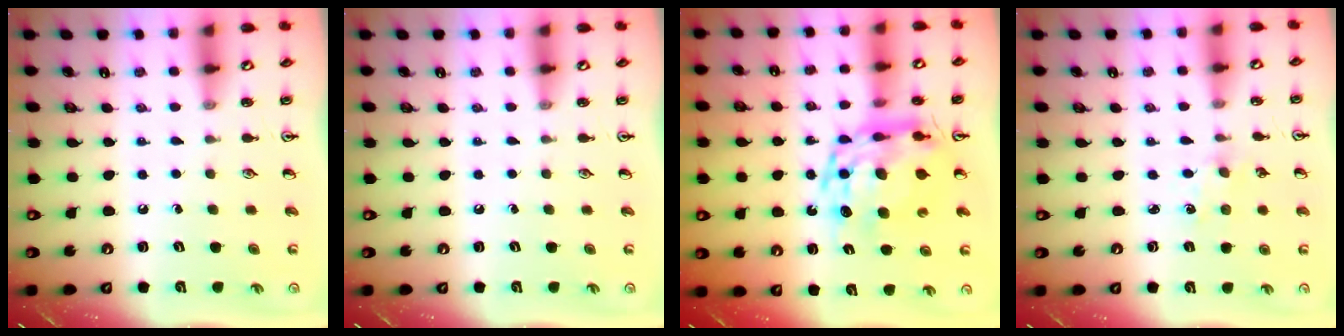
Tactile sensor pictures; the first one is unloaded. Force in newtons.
{"total": 0.0}
{"total": 15.5, "press": 15.4, "slide": 1.2}
{"total": 1.0, "press": 0.9, "slide": 0.4}